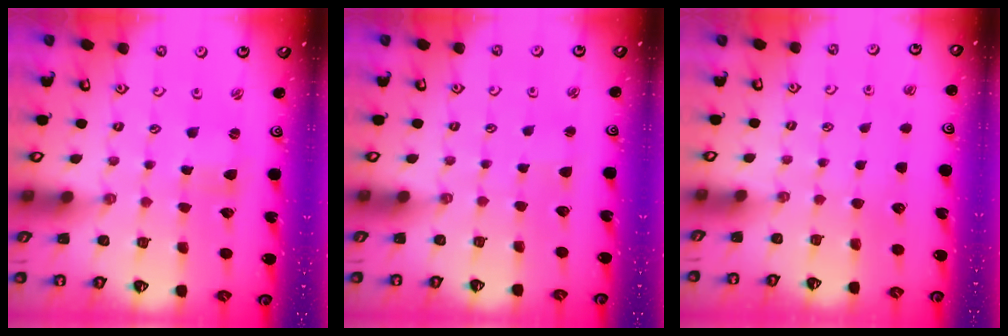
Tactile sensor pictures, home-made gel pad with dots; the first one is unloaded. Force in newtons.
{"total": 1.4, "press": 1.3, "slide": 0.3}
{"total": 0.0}